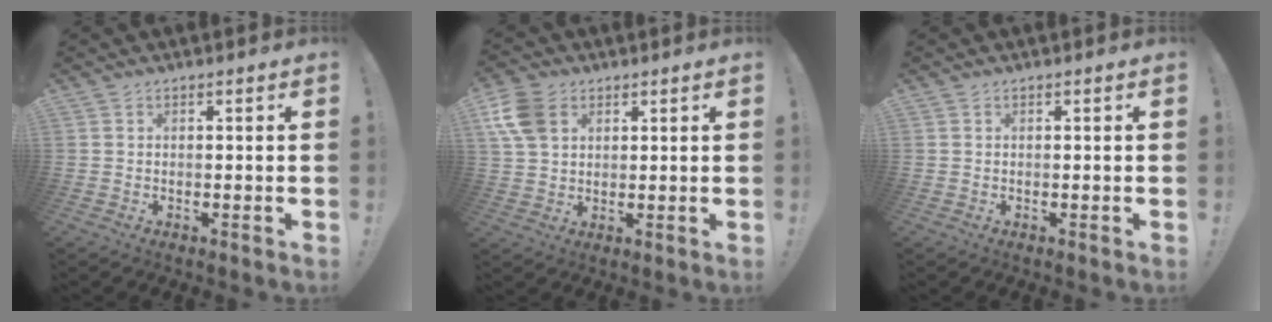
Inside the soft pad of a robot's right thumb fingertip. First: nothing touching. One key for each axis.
{"total": 10.2, "fx": 3.8, "fy": 7.3, "fz": 6.0, "tx": -0.111, "ty": 0.001, "tz": 0.077}
{"total": 0.0}